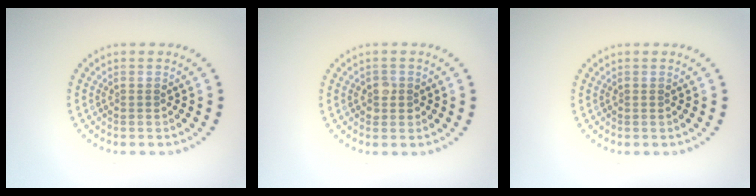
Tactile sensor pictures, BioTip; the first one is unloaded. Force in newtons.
{"total": 1.4, "press": 1.3, "slide": 0.4}
{"total": 0.0}